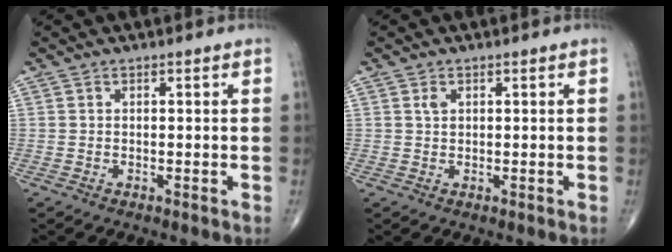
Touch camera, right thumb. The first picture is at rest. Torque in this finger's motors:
{"motor_torque": [-0.12, 0.58, 0.13, -0.16, 0.01]}